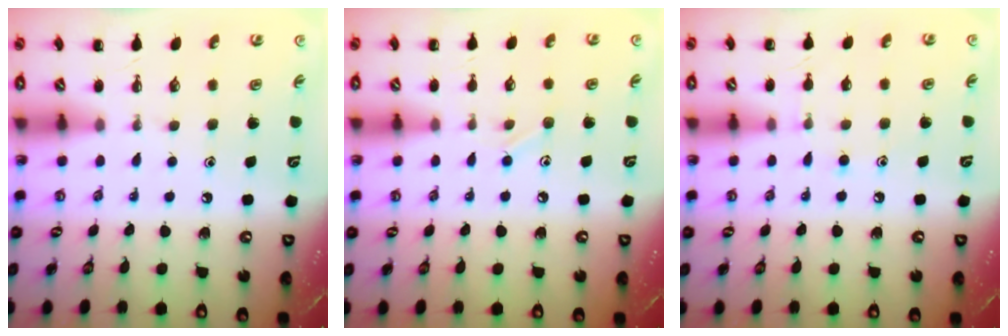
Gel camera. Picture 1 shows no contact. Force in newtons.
{"total": 7.7, "press": 7.3, "slide": 2.5}
{"total": 5.8, "press": 5.5, "slide": 1.7}